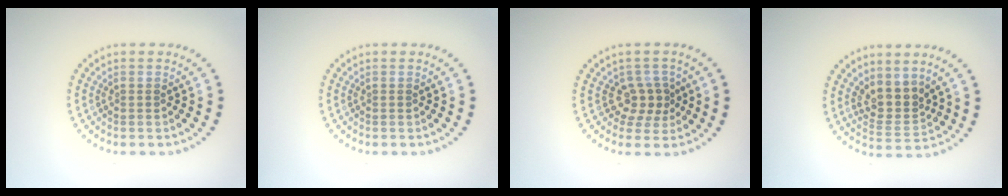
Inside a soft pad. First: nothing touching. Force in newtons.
{"total": 0.0}
{"total": 2.3, "press": 1.9, "slide": 1.3}
{"total": 3.0, "press": 2.3, "slide": 1.8}